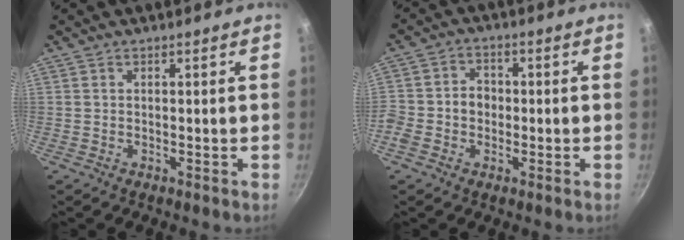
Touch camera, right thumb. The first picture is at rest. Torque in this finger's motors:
{"motor_torque": [0.40, 0.62, 0.27, 0.14, -0.04]}